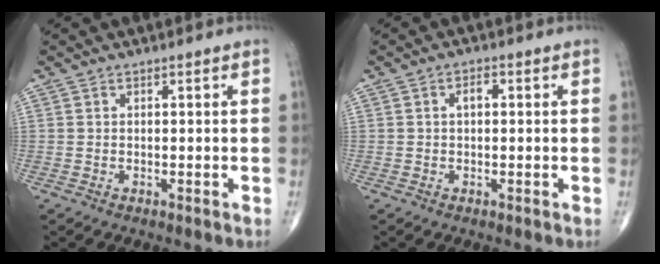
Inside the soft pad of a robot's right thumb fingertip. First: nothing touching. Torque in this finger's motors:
{"motor_torque": [0.25, 0.88, 0.57, 0.06, 0.00]}